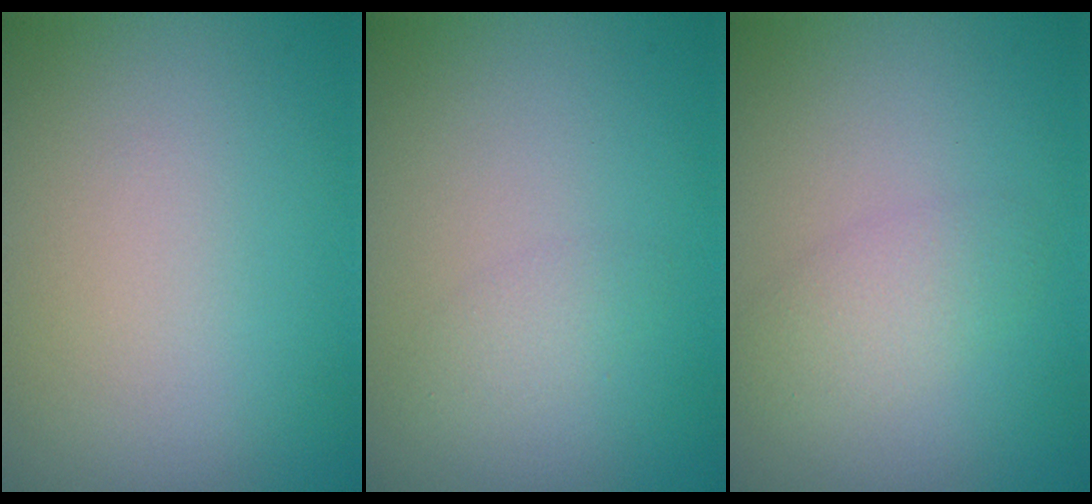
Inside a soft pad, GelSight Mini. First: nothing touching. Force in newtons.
{"total": 1.0, "press": 1.0, "slide": 0.1}
{"total": 2.2, "press": 2.2, "slide": 0.1}